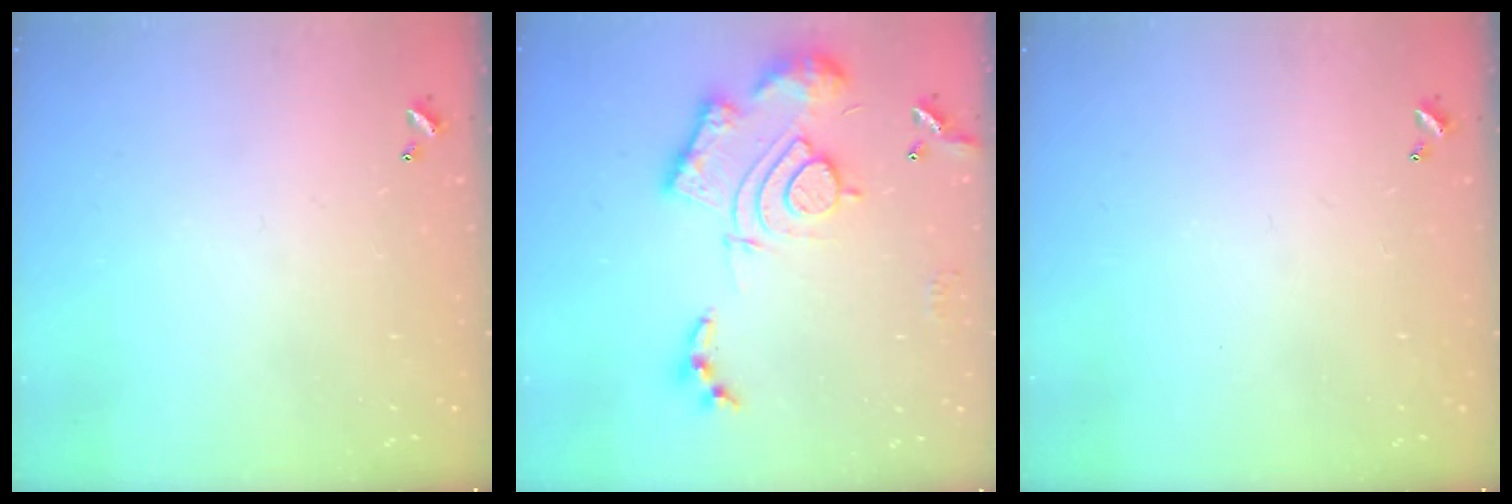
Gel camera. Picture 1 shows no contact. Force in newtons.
{"total": 19.2, "press": 19.1, "slide": 1.8}
{"total": 0.0}